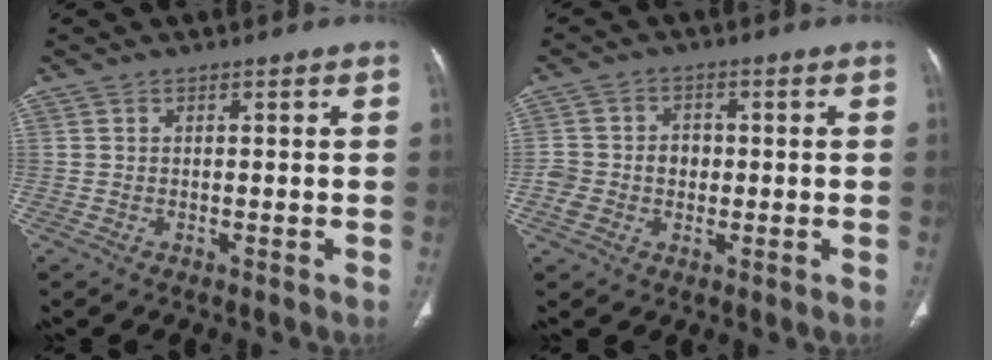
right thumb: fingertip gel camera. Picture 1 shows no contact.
{"total": 6.2, "force": [-0.7, 5.3, 3.3], "torque": [-0.043, 0.020, -0.013]}